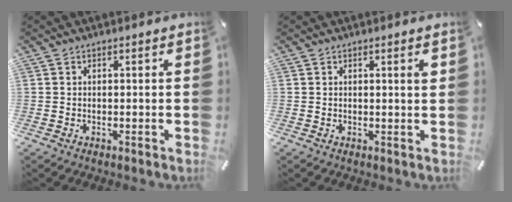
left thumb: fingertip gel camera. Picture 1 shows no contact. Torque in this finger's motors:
{"motor_torque": [0.18, 0.13, 0.20, -0.10, 0.00]}